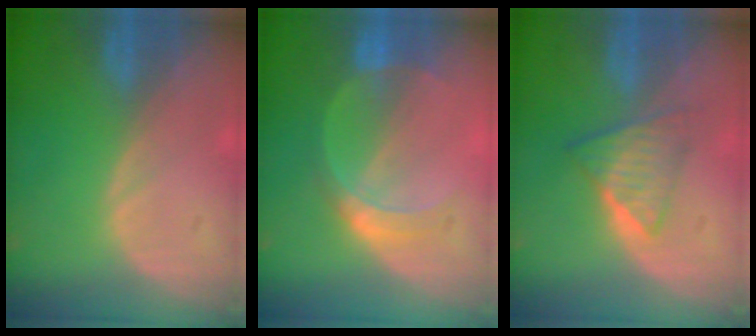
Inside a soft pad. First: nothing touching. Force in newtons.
{"total": 5.0, "press": 4.9, "slide": 0.2}
{"total": 5.9, "press": 5.1, "slide": 3.0}